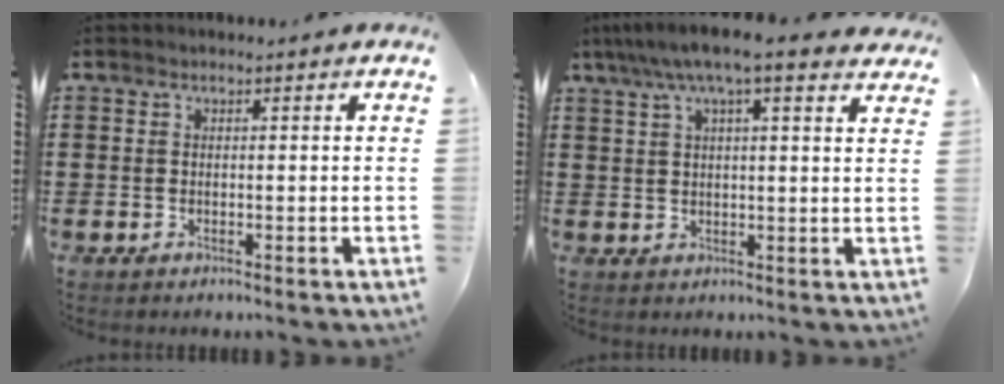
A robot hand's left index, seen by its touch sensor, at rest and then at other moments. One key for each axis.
{"total": 7.0, "fx": 5.2, "fy": 1.0, "fz": 4.6, "tx": -0.103, "ty": -0.006, "tz": 0.090}